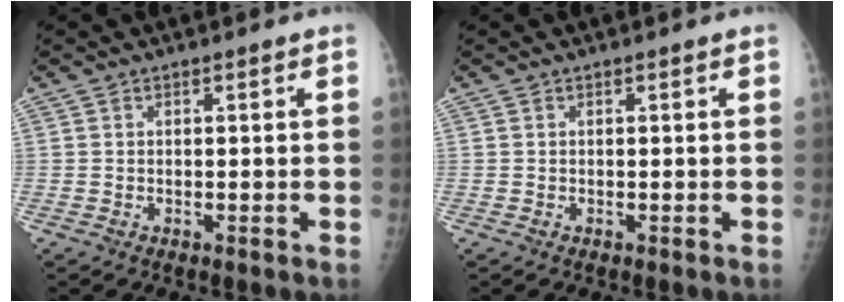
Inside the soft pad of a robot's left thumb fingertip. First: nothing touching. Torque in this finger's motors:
{"motor_torque": [0.01, 0.01, -0.08, -0.02, 0.00]}